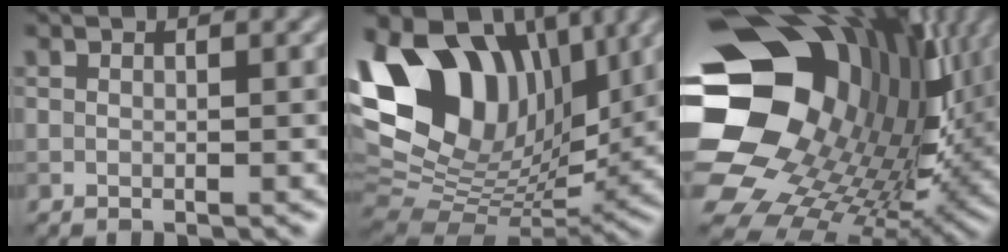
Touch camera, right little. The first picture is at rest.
{"total": 15.4, "force": [5.8, 10.0, 10.2], "torque": [-0.201, 0.027, 0.102]}
{"total": 21.4, "force": [3.8, 16.7, 12.8], "torque": [-0.266, -0.015, 0.067]}